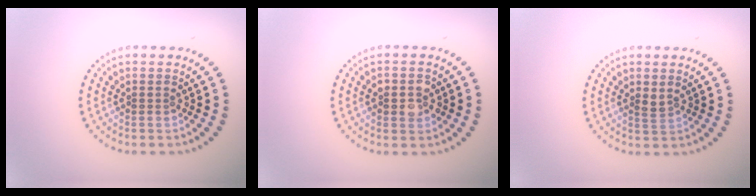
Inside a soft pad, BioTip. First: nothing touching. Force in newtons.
{"total": 2.1, "press": 2.1, "slide": 0.2}
{"total": 0.9, "press": 0.9, "slide": 0.3}